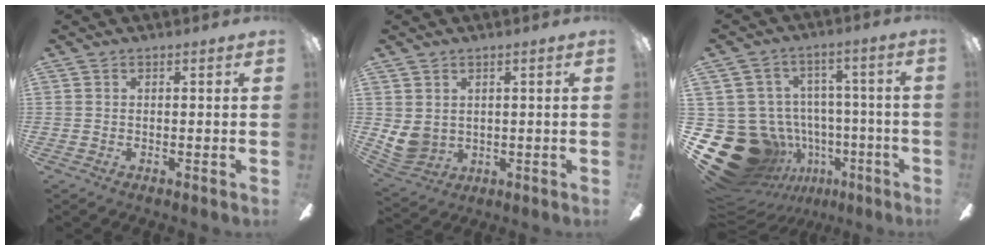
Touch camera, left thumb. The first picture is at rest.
{"total": 6.1, "force": [1.8, 5.2, 2.6], "torque": [-0.070, -0.008, 0.036]}
{"total": 21.8, "force": [-8.5, 18.0, 9.0], "torque": [-0.188, 0.037, -0.080]}